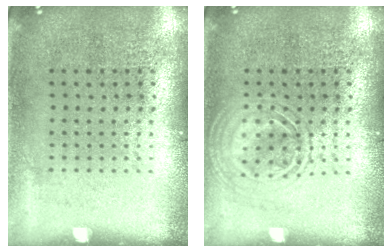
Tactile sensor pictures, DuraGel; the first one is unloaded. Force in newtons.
{"total": 2.3, "press": 2.3, "slide": 0.3}